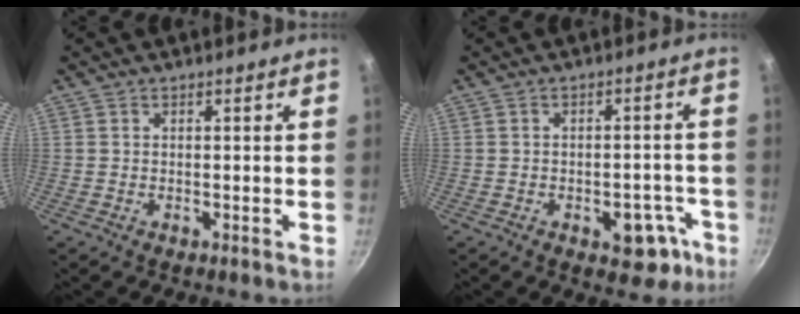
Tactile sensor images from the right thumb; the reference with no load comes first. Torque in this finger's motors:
{"motor_torque": [2.67, 2.34, 0.36, -0.54, 0.08]}